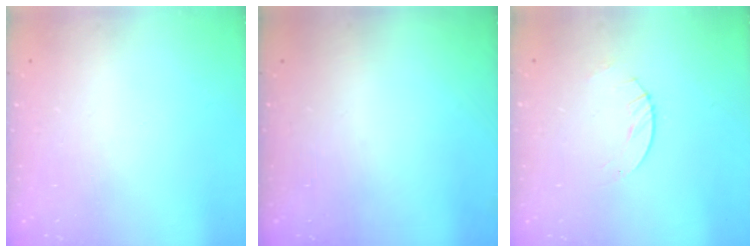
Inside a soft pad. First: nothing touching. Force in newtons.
{"total": 0.0}
{"total": 2.8, "press": 2.8, "slide": 0.4}